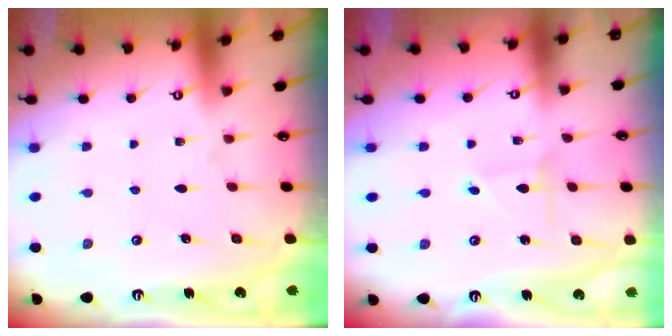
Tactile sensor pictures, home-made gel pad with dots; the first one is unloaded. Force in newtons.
{"total": 2.3, "press": 2.3, "slide": 0.2}